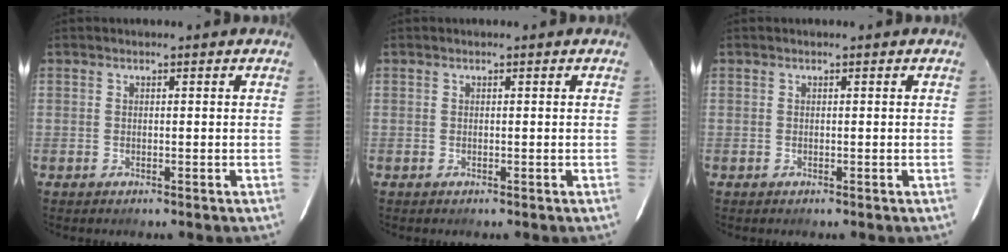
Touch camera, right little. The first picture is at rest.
{"total": 0.0}
{"total": 0.0}